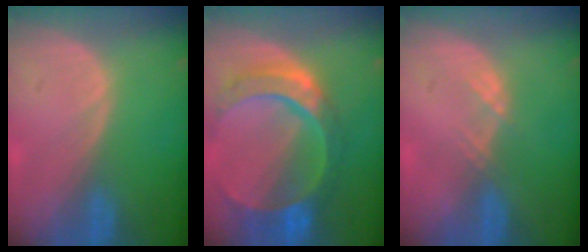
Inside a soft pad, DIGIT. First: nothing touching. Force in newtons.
{"total": 11.0, "press": 9.3, "slide": 5.9}
{"total": 1.5, "press": 1.3, "slide": 0.8}